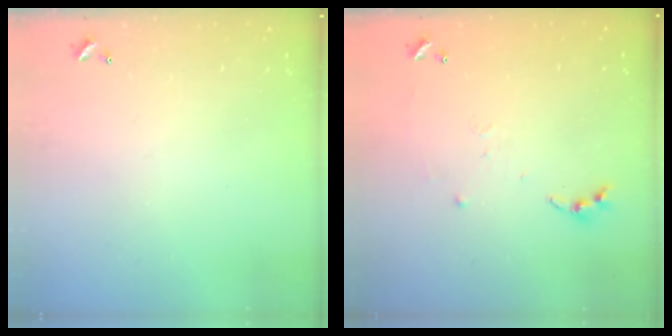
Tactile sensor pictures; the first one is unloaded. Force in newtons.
{"total": 6.1, "press": 6.1, "slide": 0.7}